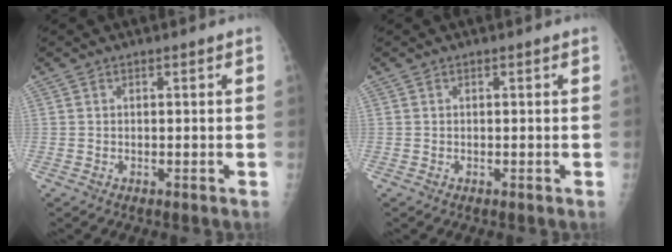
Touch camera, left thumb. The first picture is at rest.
{"total": 0.0}